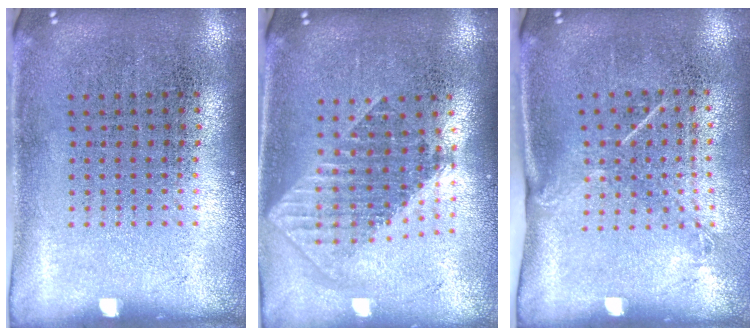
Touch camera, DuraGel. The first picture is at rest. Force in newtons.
{"total": 1.8, "press": 1.5, "slide": 1.1}
{"total": 1.5, "press": 1.0, "slide": 1.1}